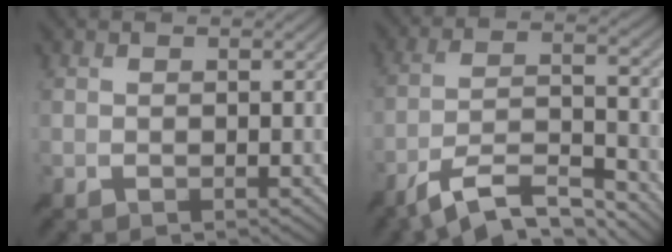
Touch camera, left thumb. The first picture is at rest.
{"total": 10.5, "force": [-8.0, 2.4, 6.4], "torque": [-0.118, 0.003, -0.146]}